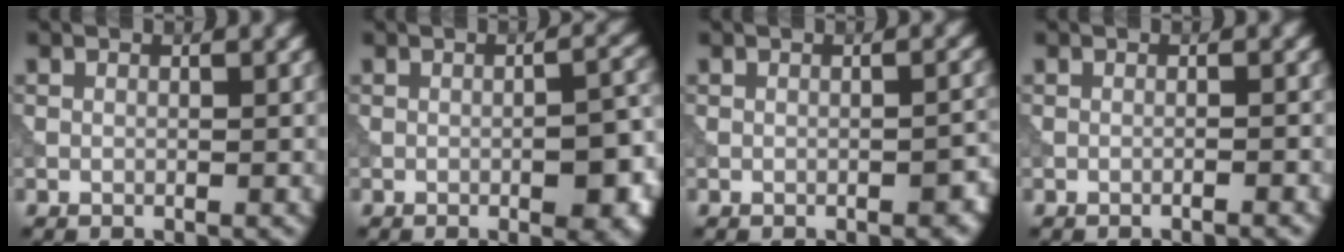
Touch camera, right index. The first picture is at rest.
{"total": 6.1, "force": [-1.8, 1.9, 5.5], "torque": [-0.072, -0.003, -0.019]}
{"total": 1.8, "force": [-0.9, 0.6, 1.4], "torque": [-0.018, 0.005, -0.010]}
{"total": 1.0, "force": [-0.5, 0.2, 0.9], "torque": [-0.010, 0.002, -0.021]}